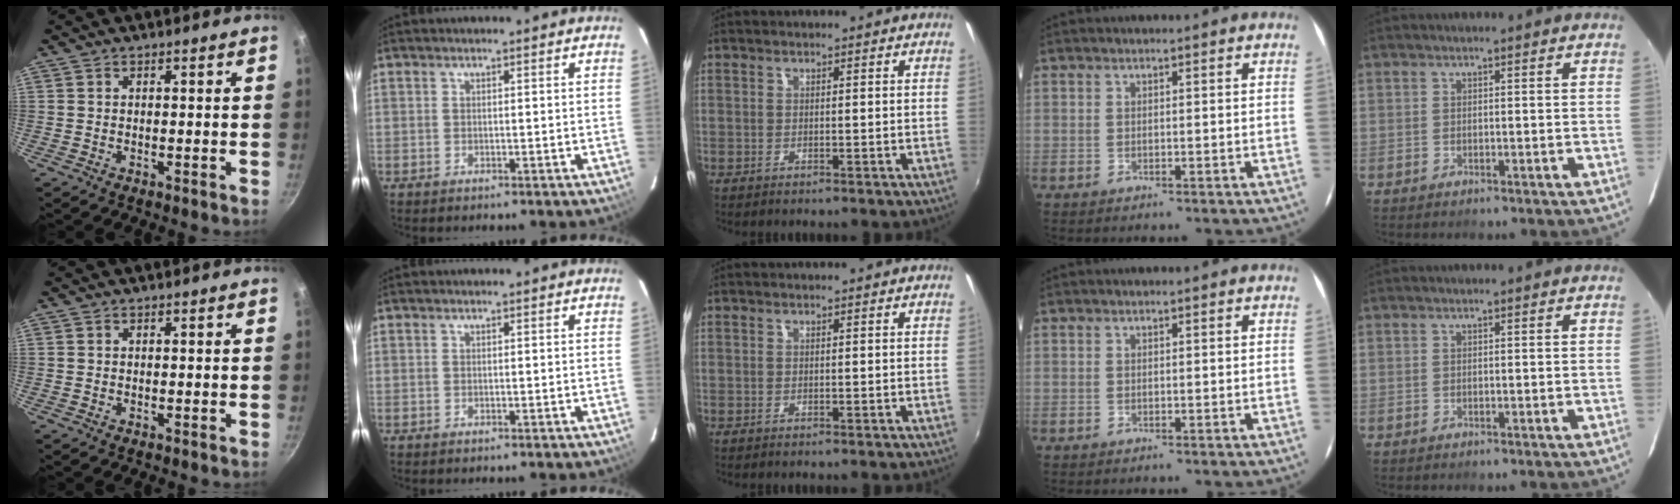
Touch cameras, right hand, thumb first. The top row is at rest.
{}